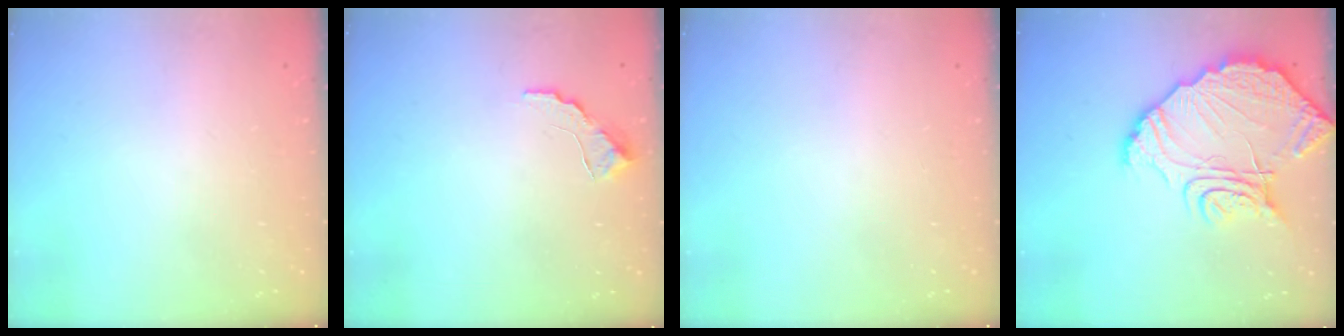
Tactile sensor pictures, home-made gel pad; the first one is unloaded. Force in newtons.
{"total": 6.6, "press": 6.5, "slide": 0.5}
{"total": 0.0}
{"total": 16.0, "press": 16.0, "slide": 1.3}